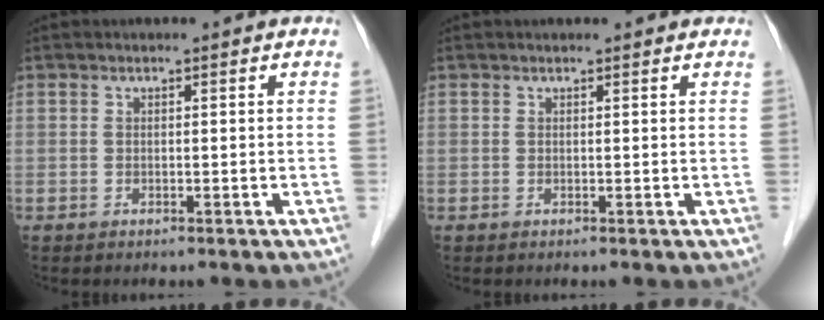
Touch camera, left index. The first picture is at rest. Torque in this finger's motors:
{"motor_torque": [0.38, -0.24, -0.03, 0.00]}